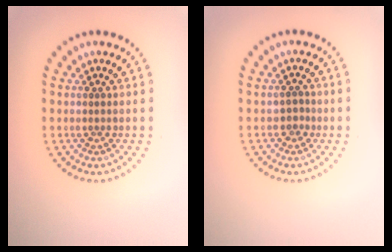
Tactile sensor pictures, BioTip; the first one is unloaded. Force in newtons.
{"total": 0.7, "press": 0.4, "slide": 0.5}